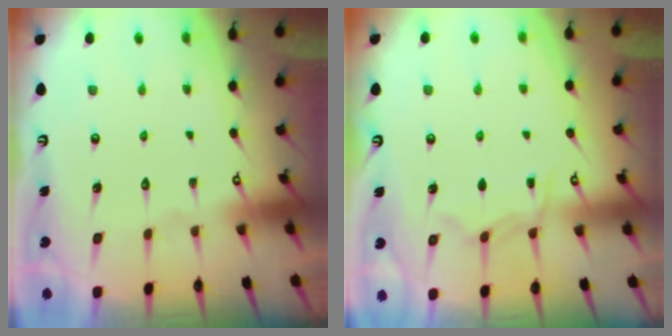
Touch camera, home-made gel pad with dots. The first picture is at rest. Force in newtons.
{"total": 6.6, "press": 6.6, "slide": 0.7}